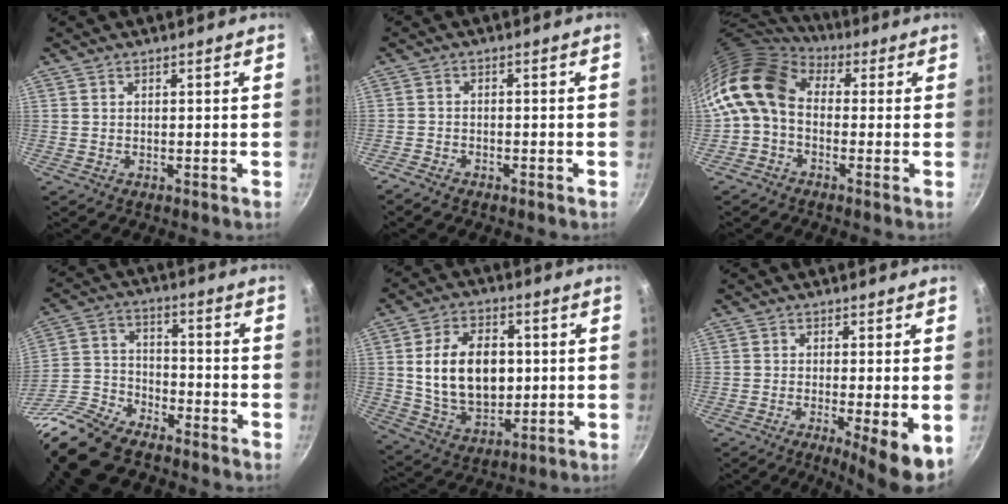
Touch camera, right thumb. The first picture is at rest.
{"total": 2.4, "force": [-2.2, 0.8, 0.8], "torque": [-0.032, 0.022, -0.041]}
{"total": 11.3, "force": [0.3, 8.3, 7.6], "torque": [-0.132, 0.023, -0.019]}
{"total": 18.5, "force": [-14.9, 7.2, 8.2], "torque": [-0.166, 0.061, -0.294]}
{"total": 15.9, "force": [1.4, 10.7, 11.7], "torque": [-0.174, -0.003, 0.032]}
{"total": 7.8, "force": [-2.1, 1.3, 7.4], "torque": [-0.108, -0.007, -0.028]}